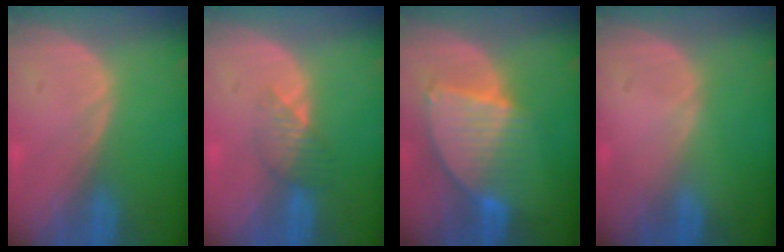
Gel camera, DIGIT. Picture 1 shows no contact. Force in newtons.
{"total": 3.5, "press": 3.1, "slide": 1.6}
{"total": 8.5, "press": 7.5, "slide": 4.1}
{"total": 0.0}